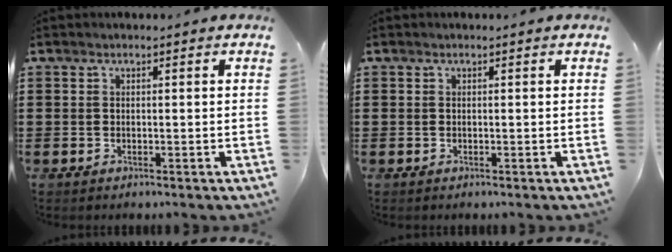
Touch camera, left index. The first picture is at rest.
{"total": 0.0}